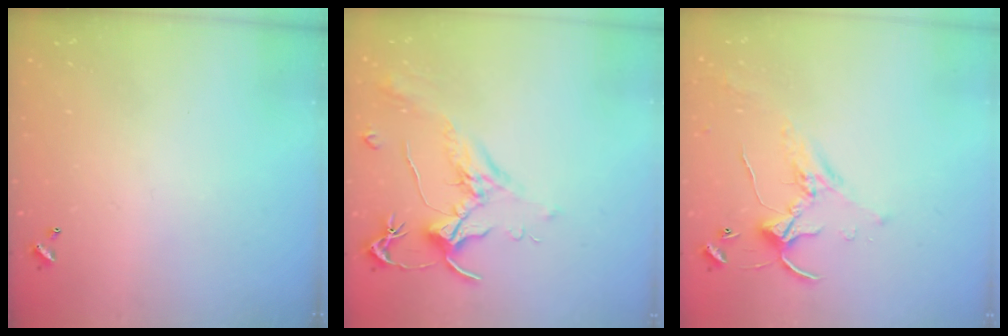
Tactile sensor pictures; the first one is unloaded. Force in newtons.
{"total": 1.8, "press": 1.7, "slide": 0.6}
{"total": 1.5, "press": 1.5, "slide": 0.3}